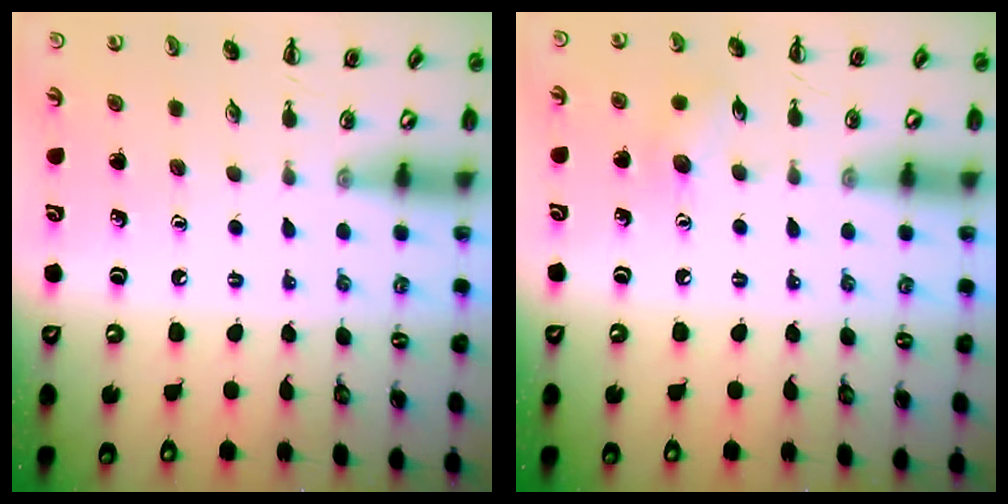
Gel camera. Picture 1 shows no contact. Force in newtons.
{"total": 6.3, "press": 6.0, "slide": 1.7}